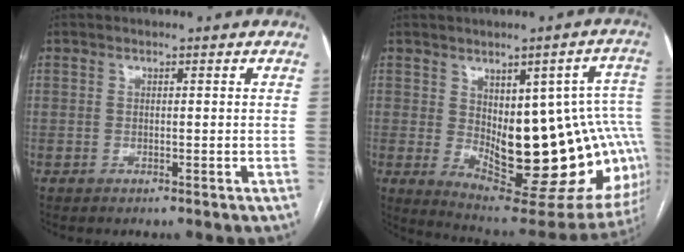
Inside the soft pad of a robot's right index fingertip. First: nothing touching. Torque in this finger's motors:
{"motor_torque": [2.14, 0.00, 1.05, 0.13]}